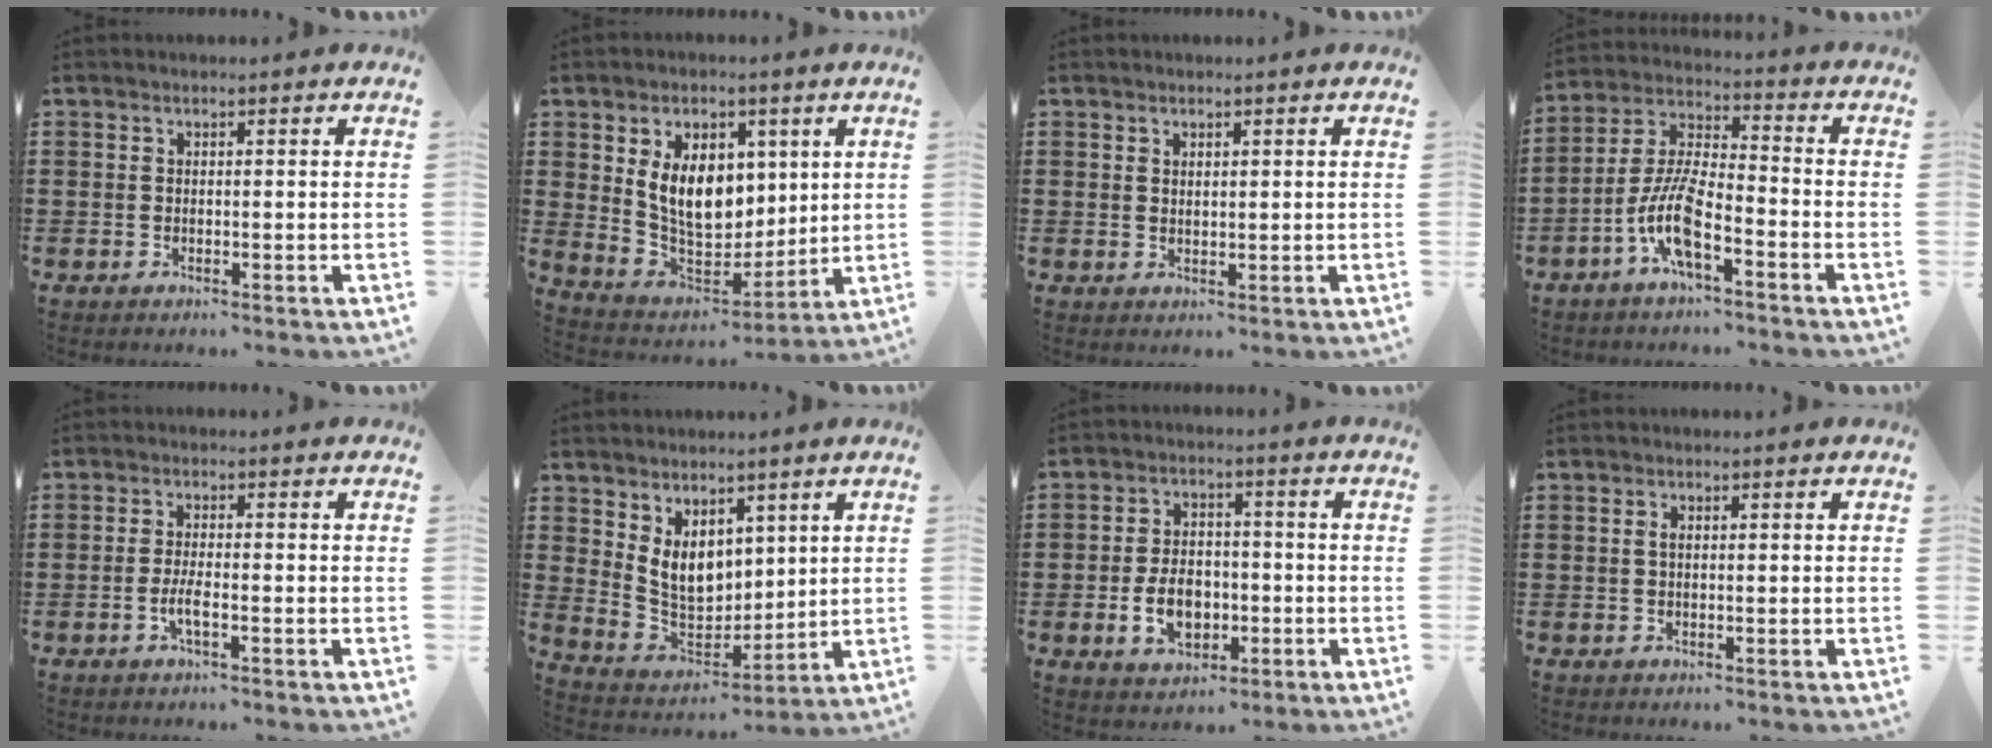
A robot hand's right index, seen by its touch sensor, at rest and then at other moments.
{"total": 10.0, "force": [2.5, 7.1, 6.6], "torque": [-0.137, 0.004, 0.044]}
{"total": 1.0, "force": [0.8, 0.5, 0.3], "torque": [-0.007, 0.004, 0.015]}
{"total": 9.3, "force": [-4.8, 2.5, 7.6], "torque": [-0.180, -0.006, -0.096]}
{"total": 2.7, "force": [-1.1, 0.4, 2.5], "torque": [-0.049, -0.002, -0.022]}
{"total": 7.6, "force": [3.5, 5.6, 3.9], "torque": [-0.095, -0.008, 0.068]}
{"total": 6.8, "force": [-1.8, 4.5, 4.7], "torque": [-0.082, 0.001, -0.037]}
{"total": 0.9, "force": [0.1, 0.4, 0.8], "torque": [-0.017, 0.001, 0.002]}